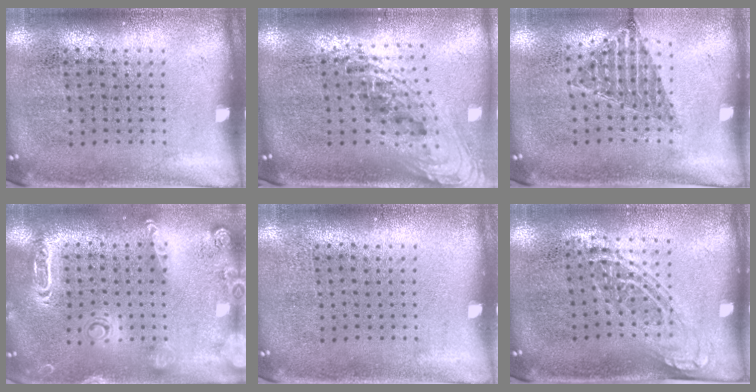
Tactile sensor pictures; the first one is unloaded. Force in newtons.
{"total": 2.3, "press": 1.7, "slide": 1.6}
{"total": 0.9, "press": 0.9, "slide": 0.1}
{"total": 2.1, "press": 2.0, "slide": 0.6}
{"total": 0.0}
{"total": 1.4, "press": 1.1, "slide": 0.8}